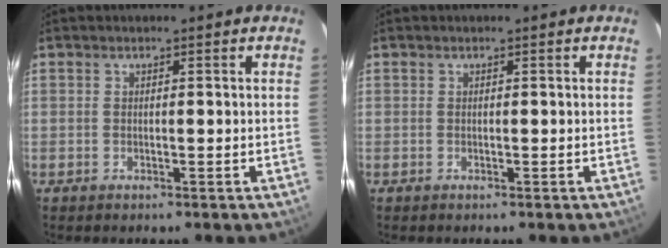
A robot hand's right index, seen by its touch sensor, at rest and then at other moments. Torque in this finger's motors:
{"motor_torque": [0.01, -0.01, 0.01, 0.00]}